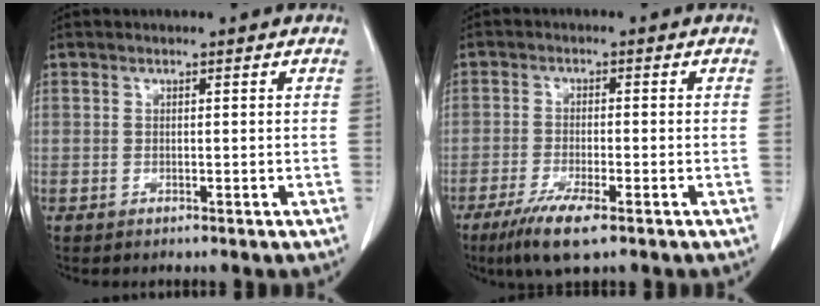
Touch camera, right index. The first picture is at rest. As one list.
[{"total": 6.6, "force": [-4.0, 0.8, 5.1], "torque": [-0.100, -0.016, -0.070]}]